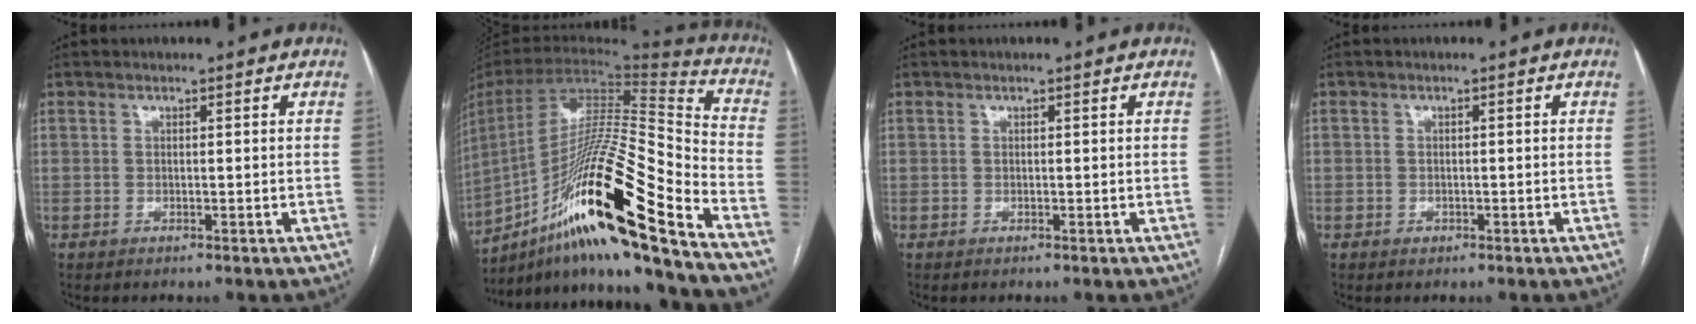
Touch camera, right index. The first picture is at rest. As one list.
[{"total": 28.5, "force": [-16.1, 1.6, 23.4], "torque": [-0.417, -0.022, -0.288]}, {"total": 0.0}, {"total": 1.3, "force": [-0.5, 1.1, 0.2], "torque": [-0.001, 0.005, -0.007]}]